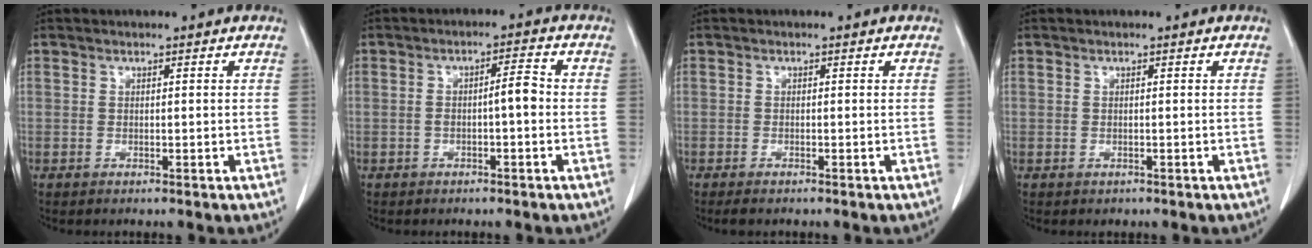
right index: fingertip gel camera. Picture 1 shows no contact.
{"total": 3.3, "force": [-0.5, 0.6, 3.3], "torque": [-0.052, 0.013, -0.006]}
{"total": 1.4, "force": [-1.1, 0.4, 0.7], "torque": [-0.015, -0.004, -0.015]}
{"total": 0.6, "force": [-0.2, 0.5, 0.0], "torque": [-0.007, 0.003, -0.002]}